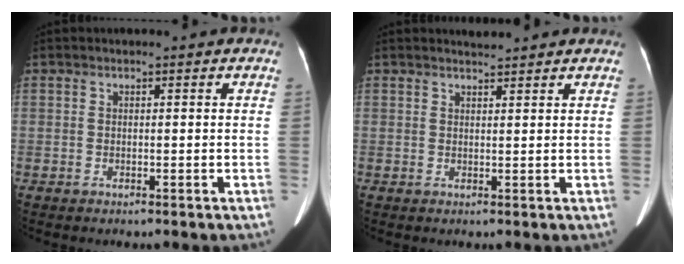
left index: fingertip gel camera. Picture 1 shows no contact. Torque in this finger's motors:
{"motor_torque": [-0.35, -0.31, -0.14, -0.02]}